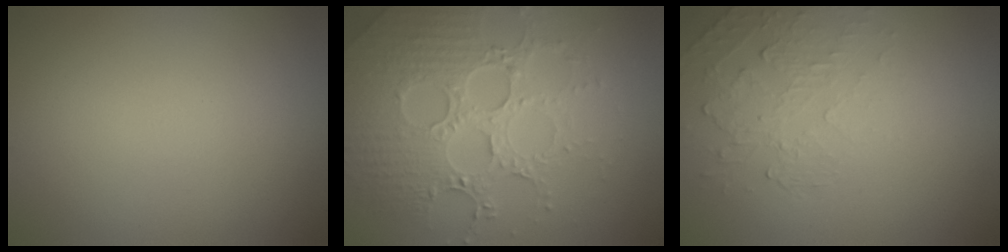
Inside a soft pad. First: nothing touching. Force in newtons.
{"total": 6.6, "press": 5.3, "slide": 4.1}
{"total": 2.1, "press": 0.9, "slide": 1.9}